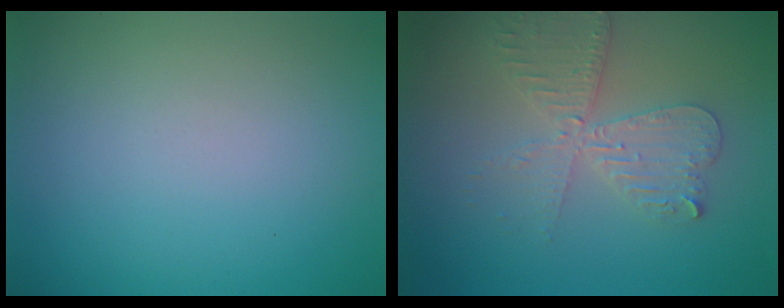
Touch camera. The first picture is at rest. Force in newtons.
{"total": 4.0, "press": 3.4, "slide": 2.1}